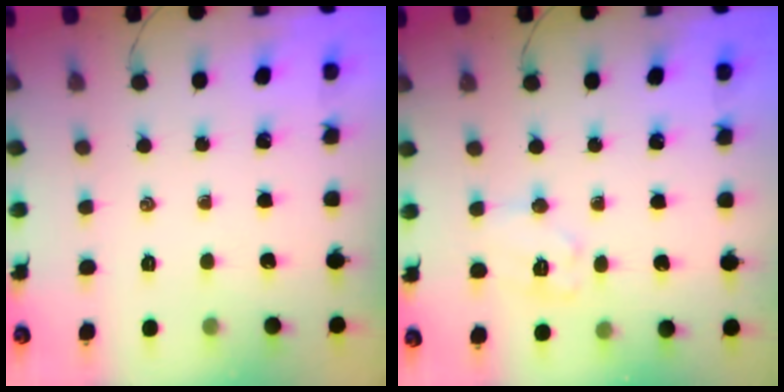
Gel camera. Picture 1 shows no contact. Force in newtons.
{"total": 8.6, "press": 8.6, "slide": 0.4}